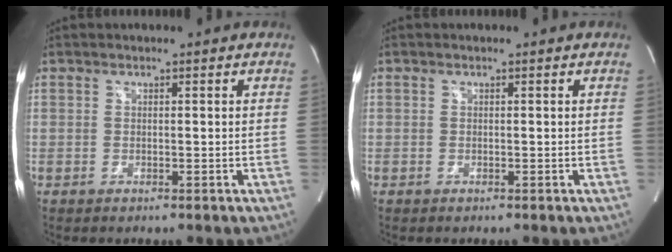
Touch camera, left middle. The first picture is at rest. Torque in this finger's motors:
{"motor_torque": [0.00, 0.00, 0.00, 0.00]}